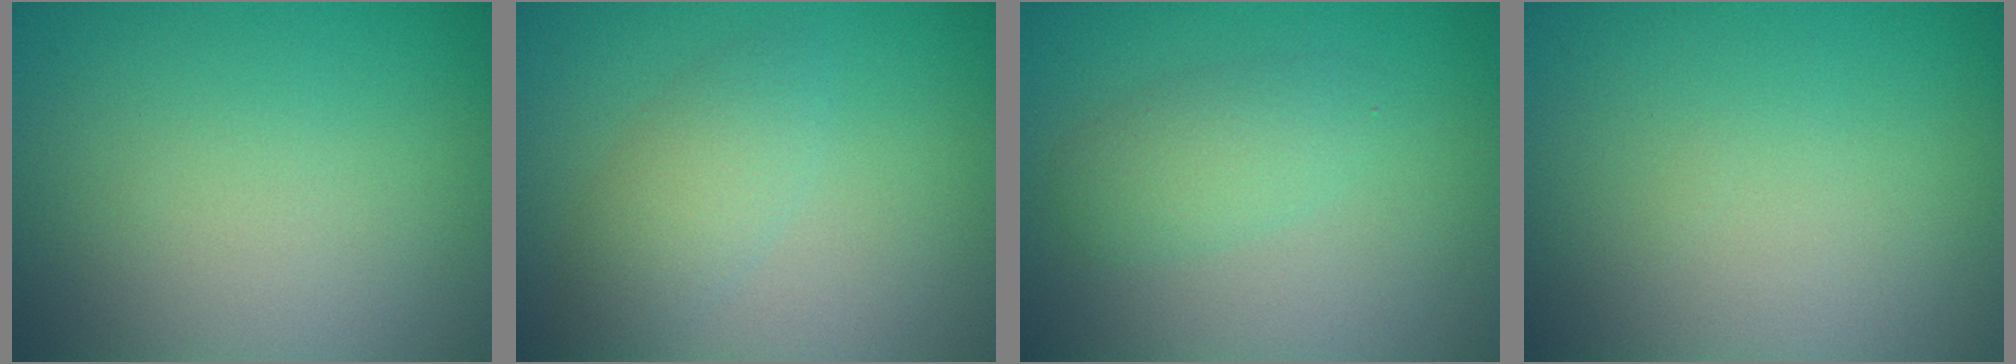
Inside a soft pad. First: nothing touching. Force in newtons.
{"total": 2.7, "press": 2.7, "slide": 0.0}
{"total": 2.5, "press": 2.5, "slide": 0.0}
{"total": 0.0}